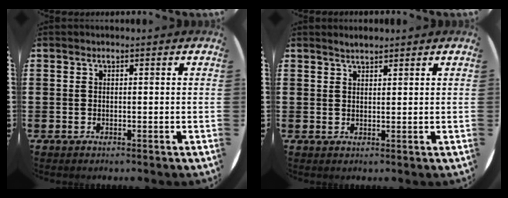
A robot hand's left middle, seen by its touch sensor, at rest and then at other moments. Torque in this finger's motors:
{"motor_torque": [0.18, -0.14, -0.05, 0.00]}